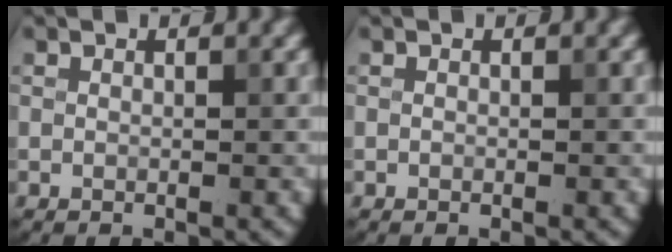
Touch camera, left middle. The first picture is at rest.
{"total": 0.0}